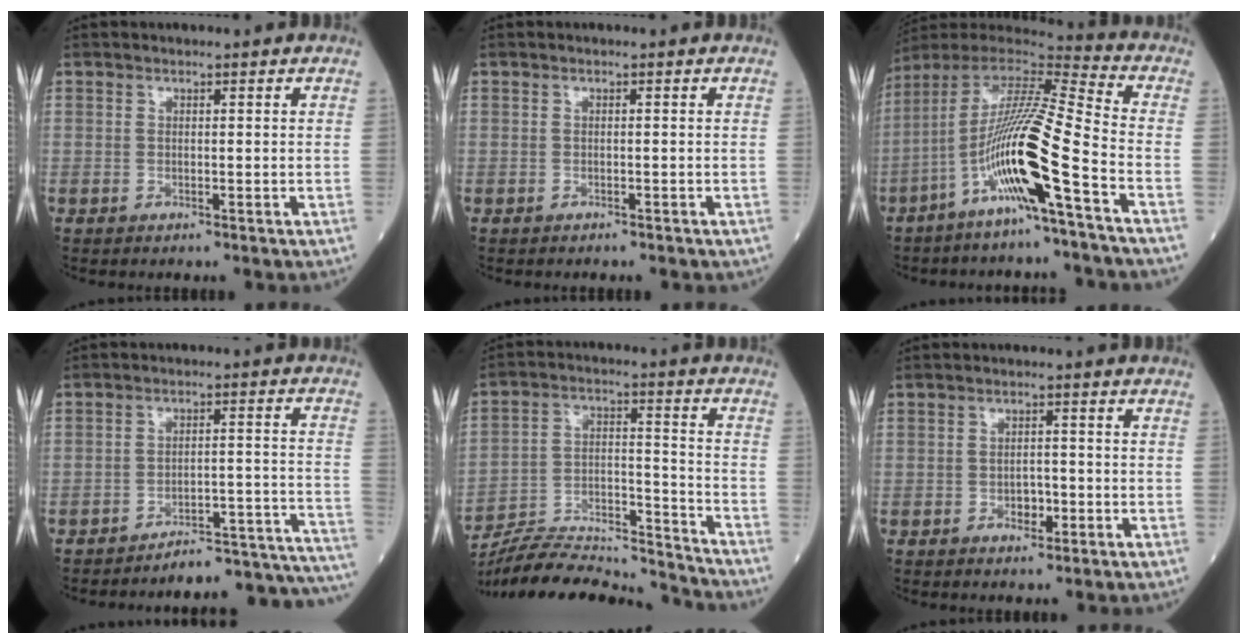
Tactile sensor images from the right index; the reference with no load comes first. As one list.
[{"total": 1.1, "force": [-1.1, 0.3, 0.3], "torque": [-0.009, -0.002, -0.011]}, {"total": 15.8, "force": [-6.5, -0.6, 14.4], "torque": [-0.281, -0.007, -0.130]}, {"total": 15.9, "force": [-15.7, 0.6, 2.6], "torque": [0.021, 0.046, -0.199]}, {"total": 19.7, "force": [-19.2, 0.8, 4.3], "torque": [-0.093, 0.014, -0.308]}, {"total": 2.6, "force": [-1.0, 1.4, 1.9], "torque": [-0.026, 0.005, -0.014]}]